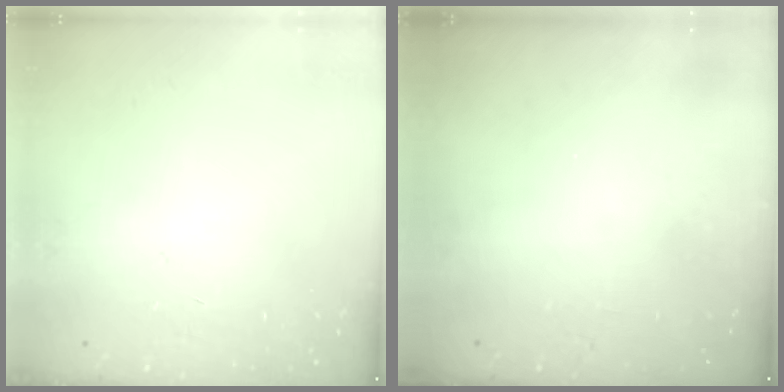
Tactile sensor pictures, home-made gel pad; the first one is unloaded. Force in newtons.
{"total": 2.5, "press": 2.5, "slide": 0.2}